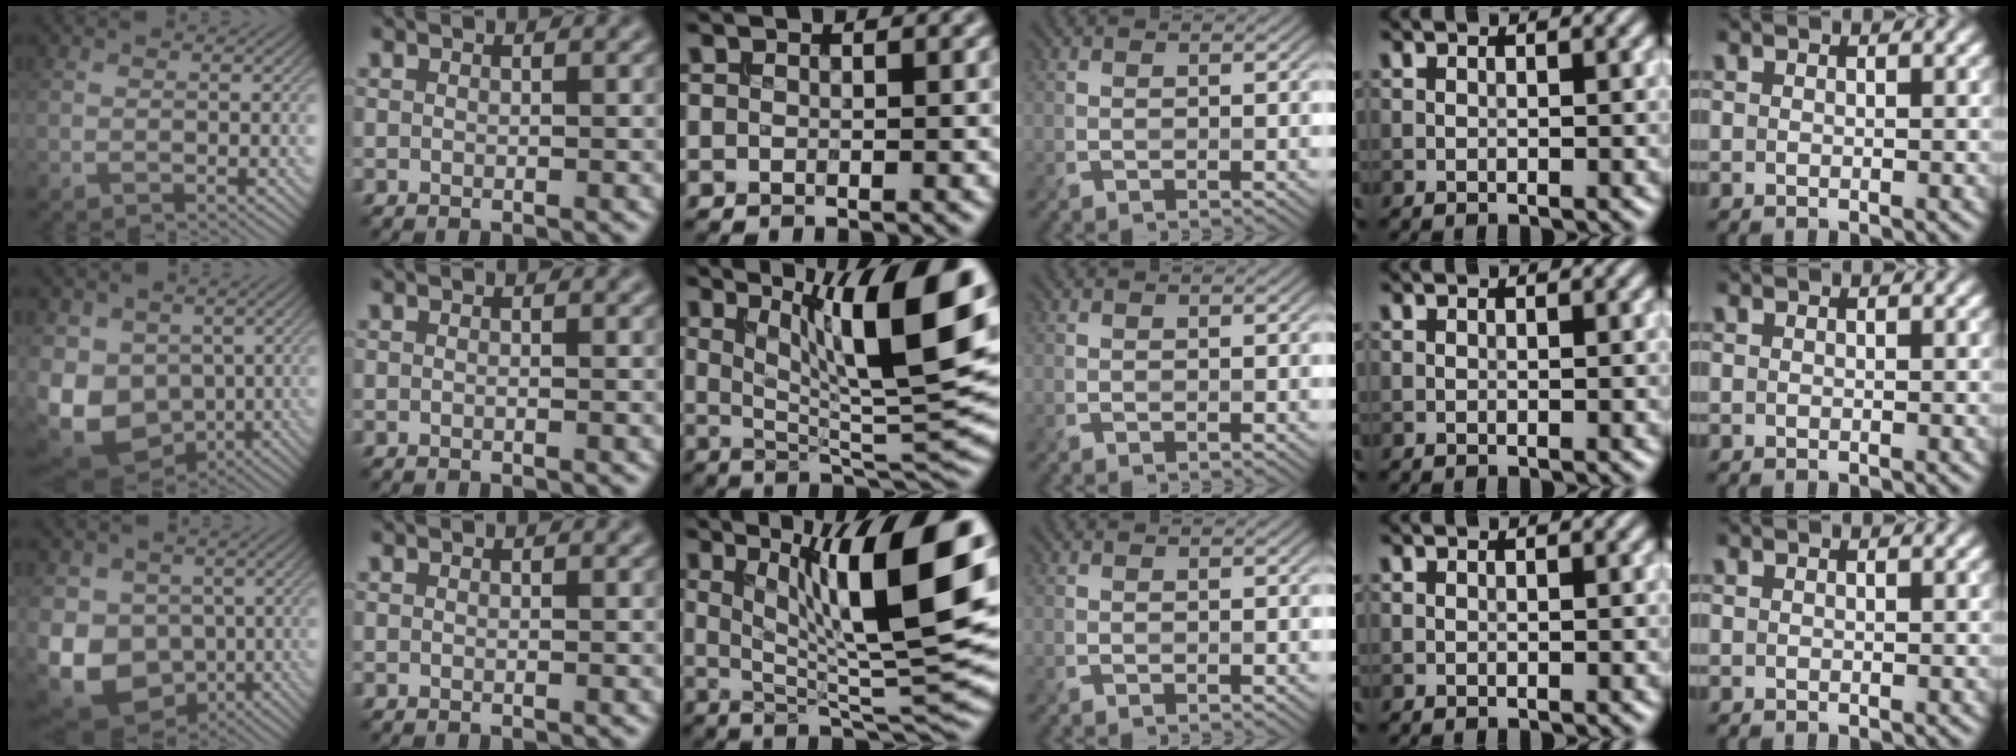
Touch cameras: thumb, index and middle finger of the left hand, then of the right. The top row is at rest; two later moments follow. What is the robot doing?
{"motion": "insert", "object": "file holder"}